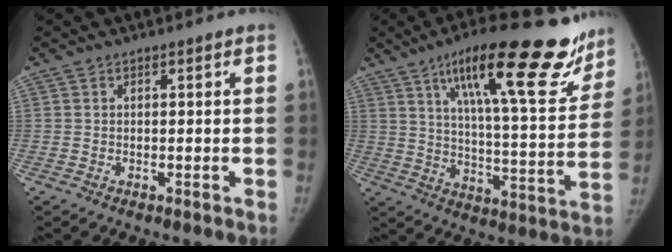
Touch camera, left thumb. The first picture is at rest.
{"total": 26.2, "force": [16.9, 6.8, 18.8], "torque": [-0.237, -0.060, 0.250]}